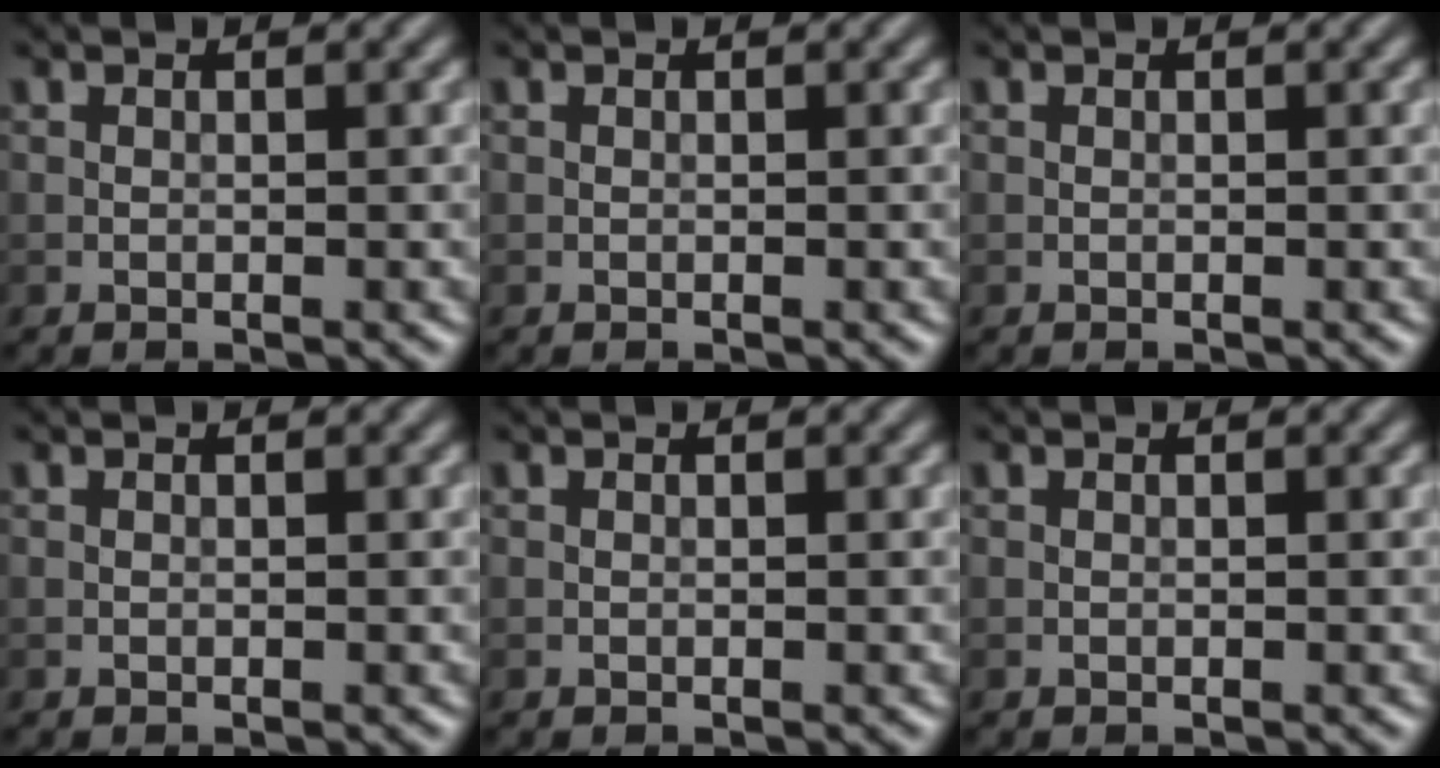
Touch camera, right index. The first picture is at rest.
{"total": 0.0}
{"total": 0.0}
{"total": 0.0}
{"total": 0.0}
{"total": 0.0}